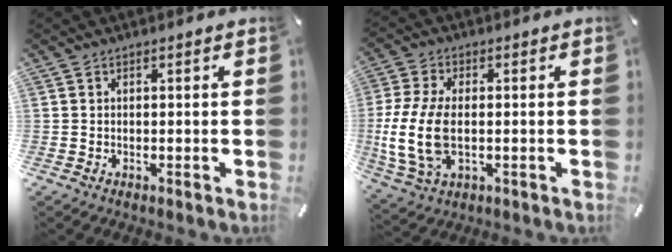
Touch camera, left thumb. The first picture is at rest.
{"total": 11.8, "force": [-1.1, 7.0, 9.4], "torque": [-0.209, -0.006, -0.014]}